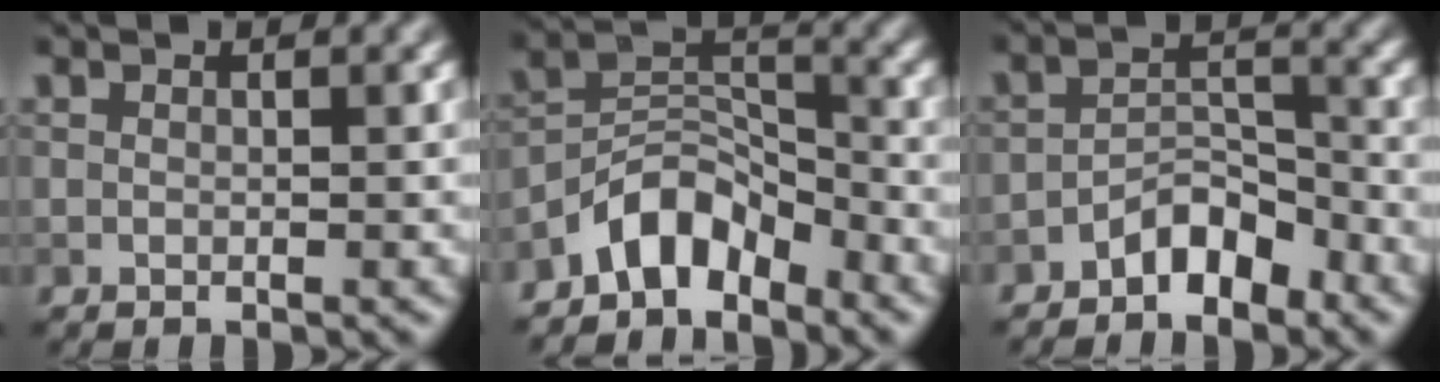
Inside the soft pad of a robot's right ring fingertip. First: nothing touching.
{"total": 5.1, "force": [-4.0, 2.4, 2.2], "torque": [-0.024, 0.012, -0.084]}
{"total": 3.6, "force": [-2.6, 1.6, 1.9], "torque": [-0.026, 0.017, -0.049]}